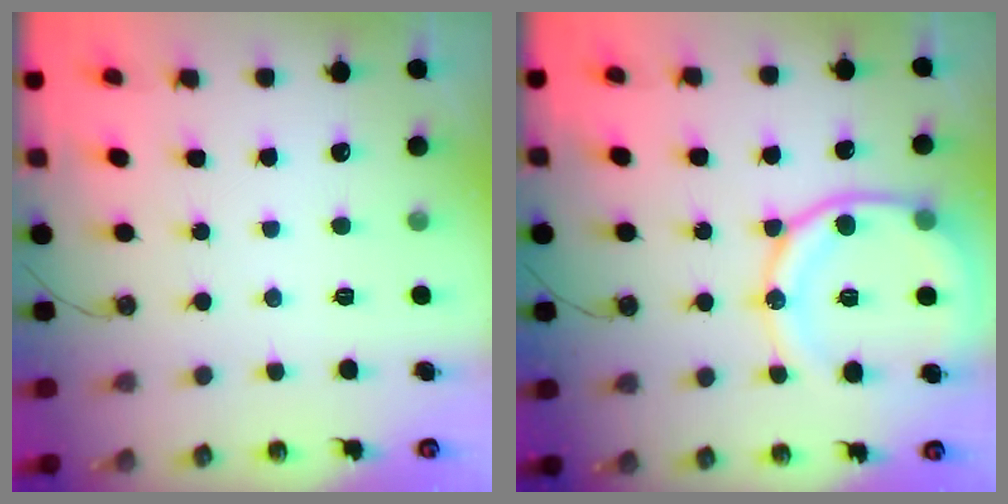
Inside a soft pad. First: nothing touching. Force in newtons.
{"total": 15.7, "press": 15.6, "slide": 1.4}